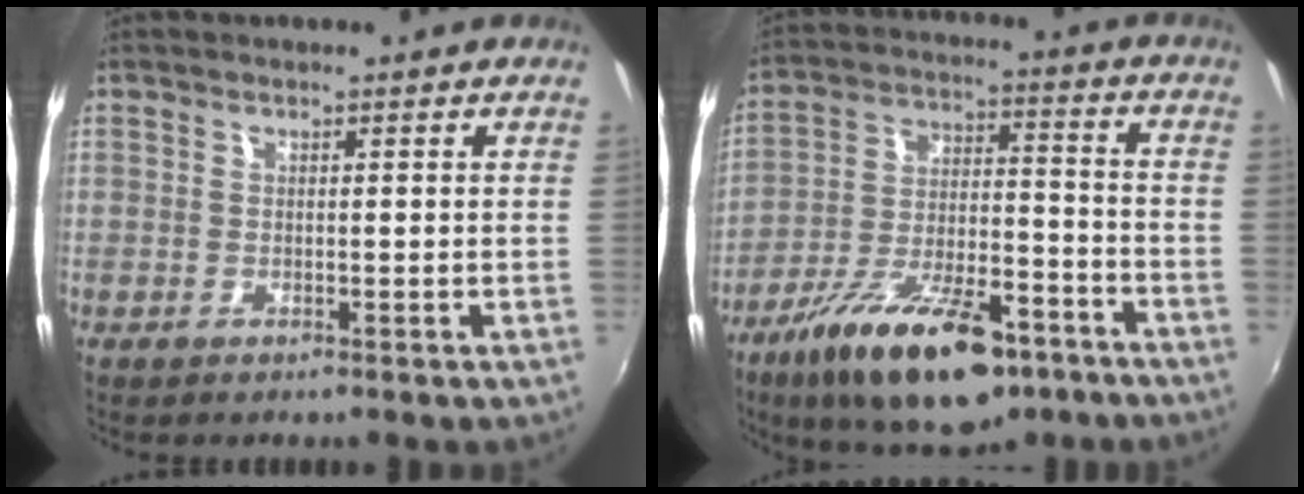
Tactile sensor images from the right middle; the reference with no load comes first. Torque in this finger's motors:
{"motor_torque": [1.09, -1.05, 0.63, 0.21]}